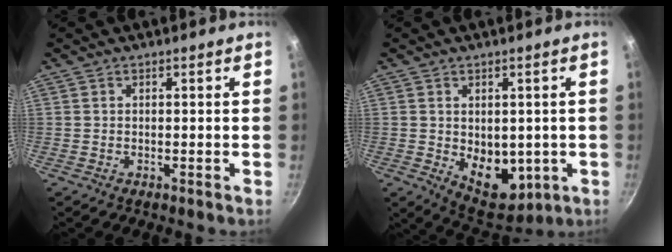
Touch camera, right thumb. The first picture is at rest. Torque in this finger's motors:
{"motor_torque": [-0.75, 0.98, -0.05, 0.03, 0.08]}